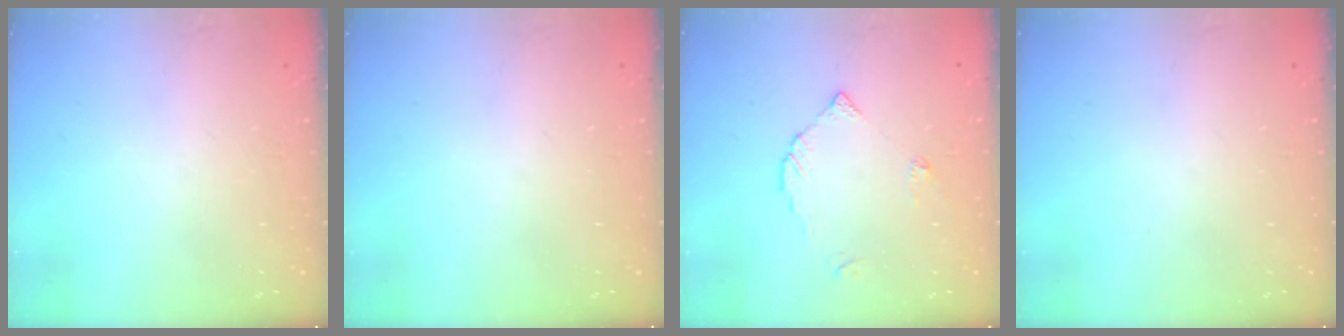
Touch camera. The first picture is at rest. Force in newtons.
{"total": 0.0}
{"total": 3.4, "press": 3.4, "slide": 0.2}
{"total": 0.0}